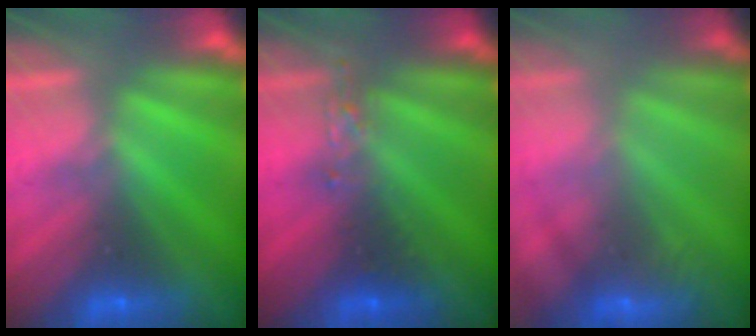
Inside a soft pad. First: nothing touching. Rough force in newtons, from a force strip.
{"total": 2.4}
{"total": 2.4}